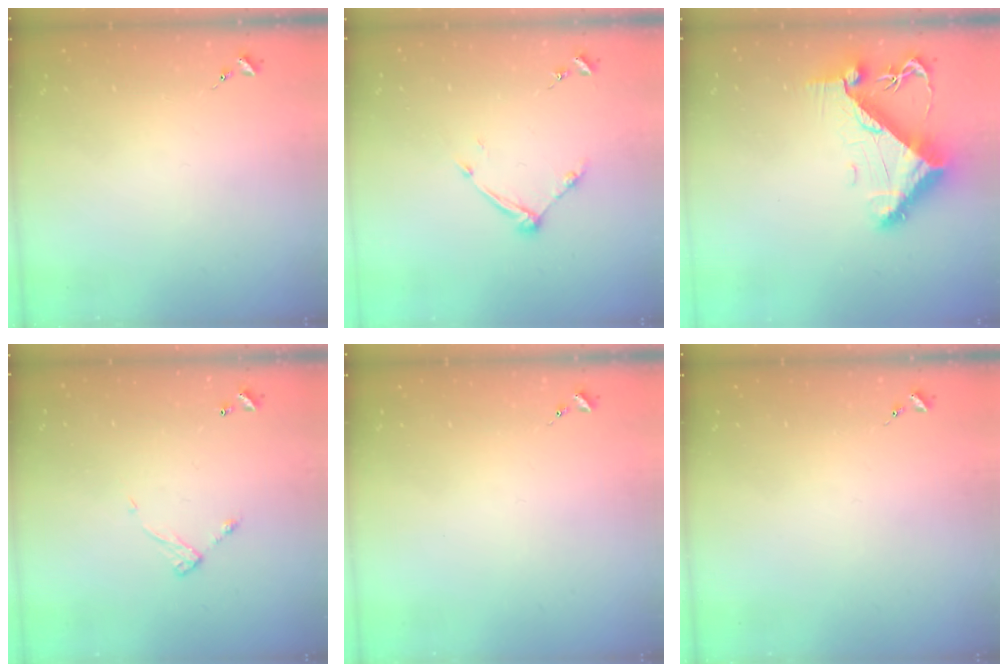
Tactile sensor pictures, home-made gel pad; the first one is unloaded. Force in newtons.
{"total": 8.4, "press": 8.4, "slide": 0.5}
{"total": 11.0, "press": 10.9, "slide": 1.4}
{"total": 6.4, "press": 6.4, "slide": 0.4}
{"total": 0.0}
{"total": 0.0}